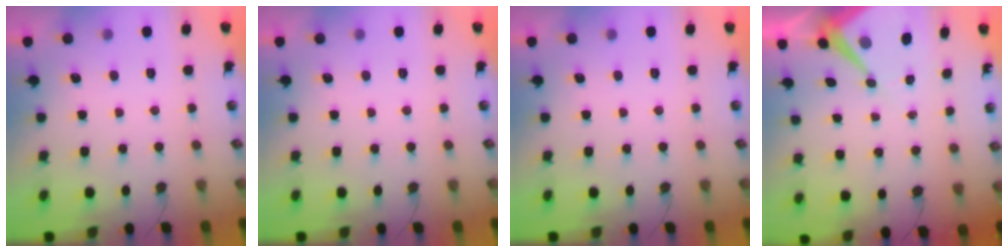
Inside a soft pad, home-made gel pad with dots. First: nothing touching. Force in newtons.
{"total": 0.0}
{"total": 0.0}
{"total": 7.8, "press": 7.7, "slide": 0.5}